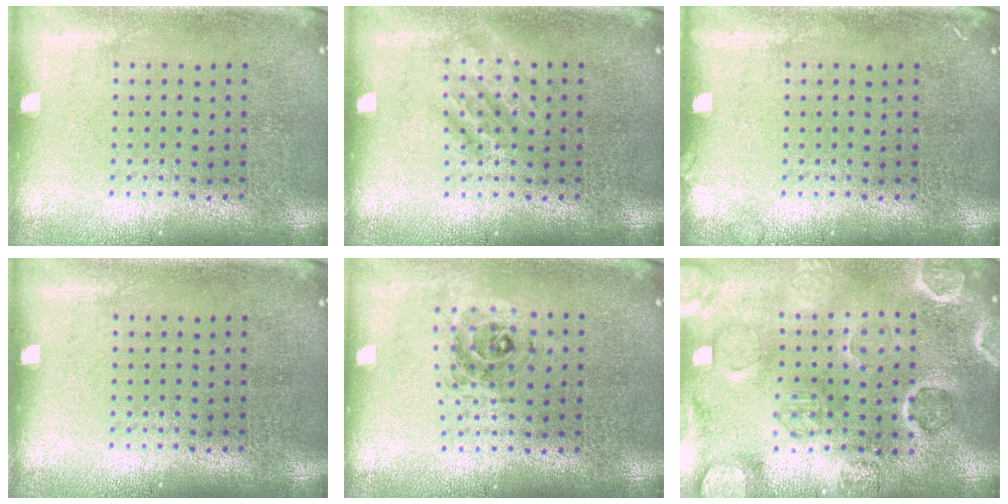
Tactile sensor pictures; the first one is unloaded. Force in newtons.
{"total": 1.8, "press": 1.8, "slide": 0.3}
{"total": 0.6, "press": 0.5, "slide": 0.1}
{"total": 0.0}
{"total": 0.6, "press": 0.6, "slide": 0.2}
{"total": 2.5, "press": 2.5, "slide": 0.3}